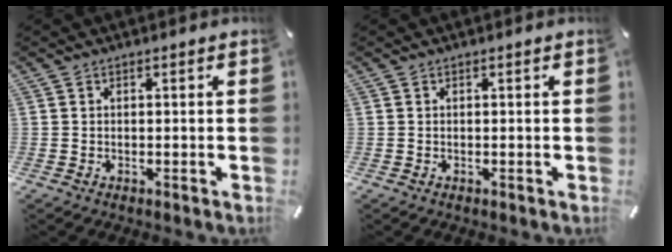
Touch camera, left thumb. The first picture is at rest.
{"total": 0.0}